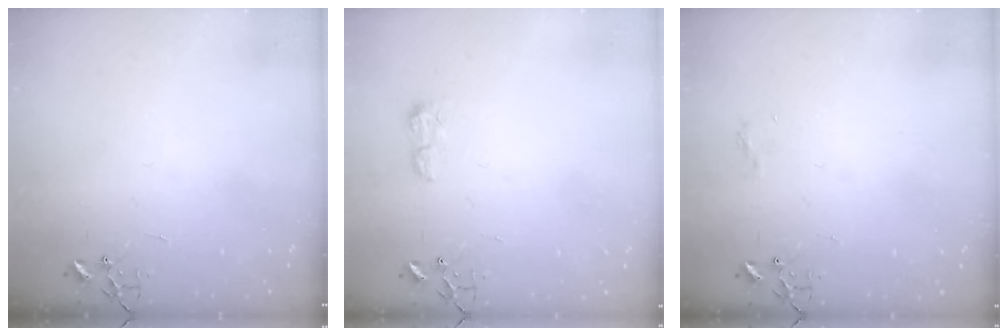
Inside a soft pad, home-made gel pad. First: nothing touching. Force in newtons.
{"total": 7.0, "press": 7.0, "slide": 0.8}
{"total": 6.3, "press": 6.3, "slide": 0.8}